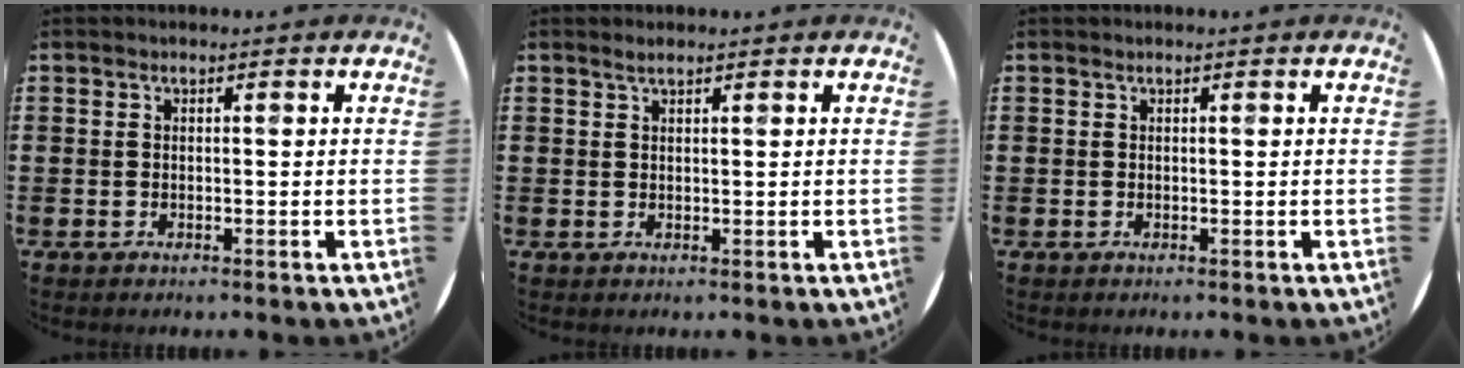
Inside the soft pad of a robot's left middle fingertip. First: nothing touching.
{"total": 1.1, "force": [1.0, 0.1, 0.5], "torque": [-0.009, 0.003, 0.017]}
{"total": 0.0}